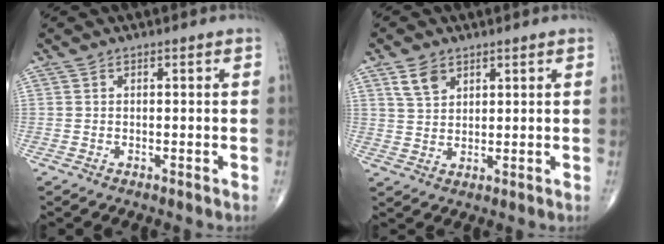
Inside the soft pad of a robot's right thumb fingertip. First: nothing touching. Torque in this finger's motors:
{"motor_torque": [-0.04, 0.05, 0.06, 0.06, 0.11]}